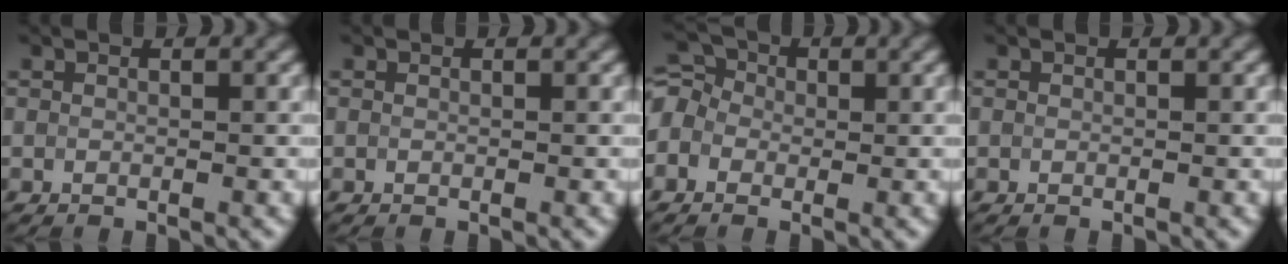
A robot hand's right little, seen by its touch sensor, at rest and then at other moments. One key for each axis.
{"total": 0.0}
{"total": 4.3, "fx": -0.4, "fy": 3.7, "fz": 2.2, "tx": -0.047, "ty": 0.027, "tz": -0.029}
{"total": 0.0}